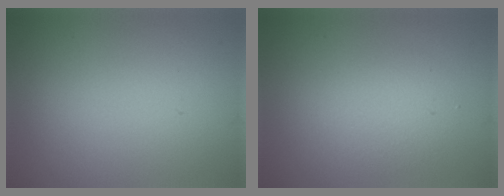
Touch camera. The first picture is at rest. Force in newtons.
{"total": 2.5, "press": 2.5, "slide": 0.2}